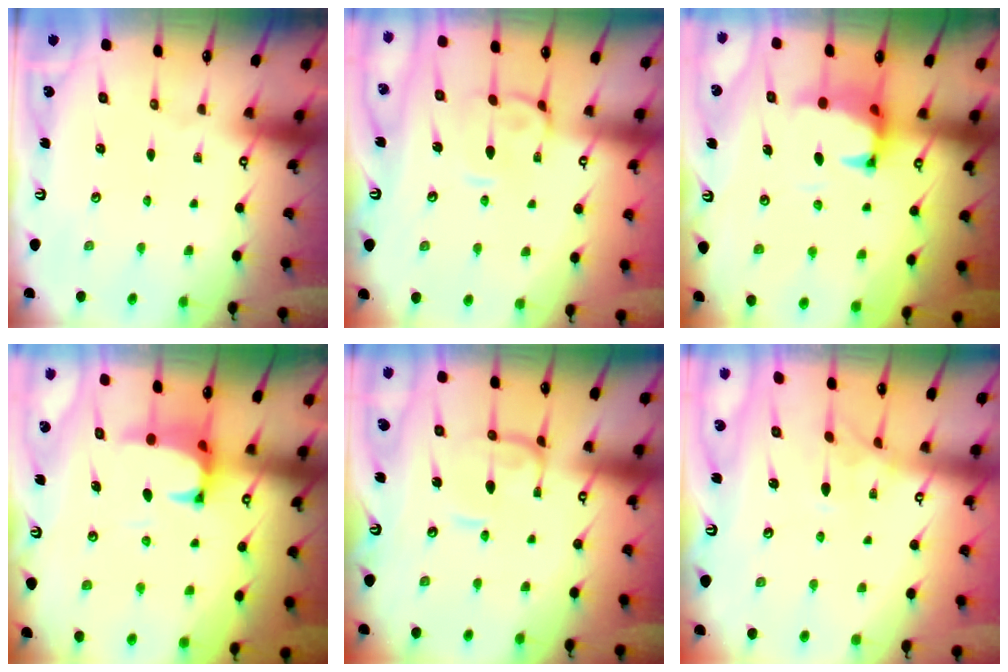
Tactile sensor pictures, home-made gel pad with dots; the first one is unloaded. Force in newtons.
{"total": 2.4, "press": 2.2, "slide": 1.1}
{"total": 1.8, "press": 1.4, "slide": 1.1}
{"total": 1.3, "press": 0.8, "slide": 1.0}
{"total": 1.0, "press": 0.9, "slide": 0.4}
{"total": 1.2, "press": 0.8, "slide": 0.9}